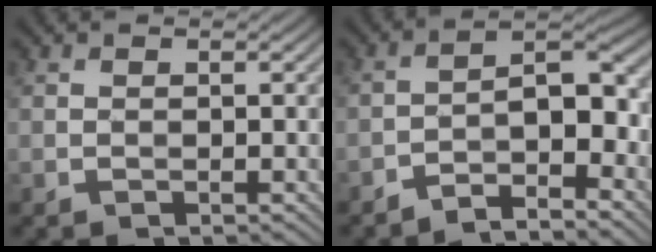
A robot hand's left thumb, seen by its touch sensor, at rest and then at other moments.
{"total": 6.0, "force": [-4.3, 1.5, 3.9], "torque": [-0.052, 0.014, -0.080]}